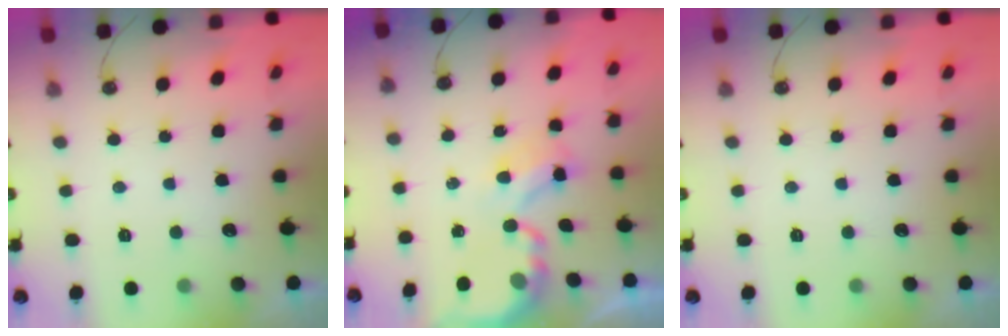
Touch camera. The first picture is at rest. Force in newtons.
{"total": 4.0, "press": 4.0, "slide": 0.2}
{"total": 0.0}